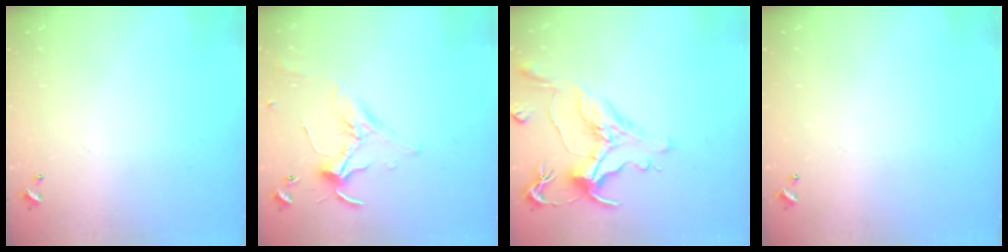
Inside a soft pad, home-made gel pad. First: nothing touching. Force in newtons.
{"total": 0.9, "press": 0.8, "slide": 0.4}
{"total": 1.5, "press": 0.4, "slide": 1.5}
{"total": 0.0}